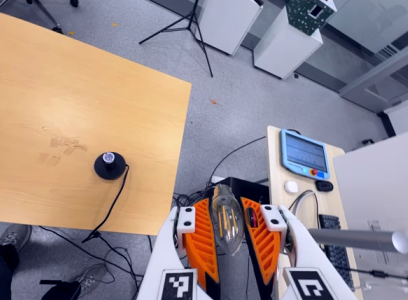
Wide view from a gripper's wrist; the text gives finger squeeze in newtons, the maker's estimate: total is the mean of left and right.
{"total": 12.5, "left": 12.7, "right": 12.4}